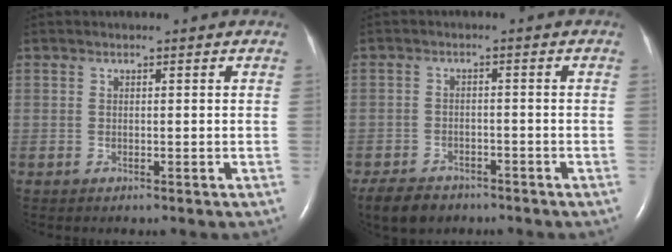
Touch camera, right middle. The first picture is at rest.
{"total": 6.4, "force": [-5.0, 3.3, 2.2], "torque": [-0.040, -0.004, -0.079]}